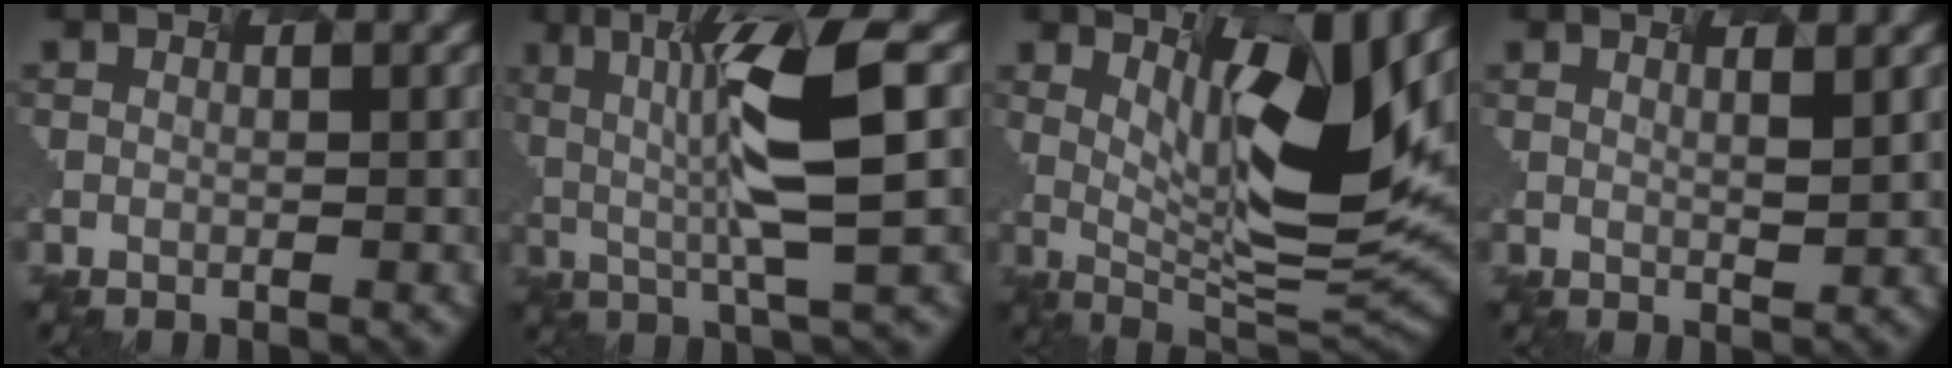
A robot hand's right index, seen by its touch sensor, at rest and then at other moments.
{"total": 6.7, "force": [-0.2, 0.2, 6.7], "torque": [-0.144, 0.001, 0.029]}
{"total": 8.2, "force": [2.5, 1.6, 7.7], "torque": [-0.153, -0.022, 0.084]}
{"total": 0.7, "force": [0.5, -0.4, 0.3], "torque": [-0.020, -0.002, 0.027]}